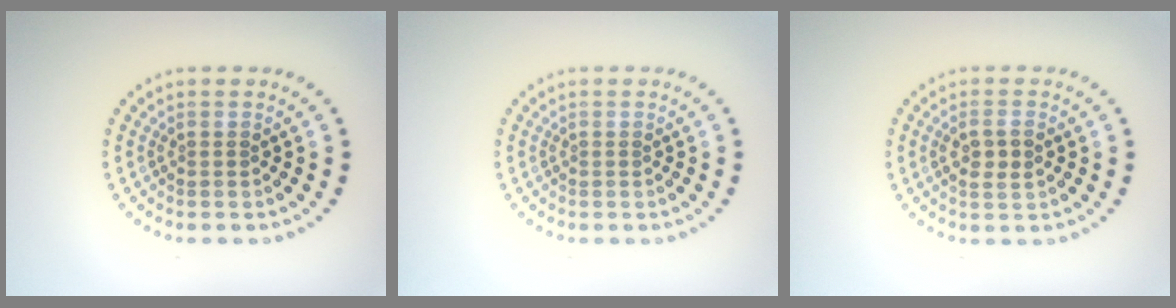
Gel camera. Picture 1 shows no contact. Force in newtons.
{"total": 0.0}
{"total": 2.1, "press": 2.1, "slide": 0.5}